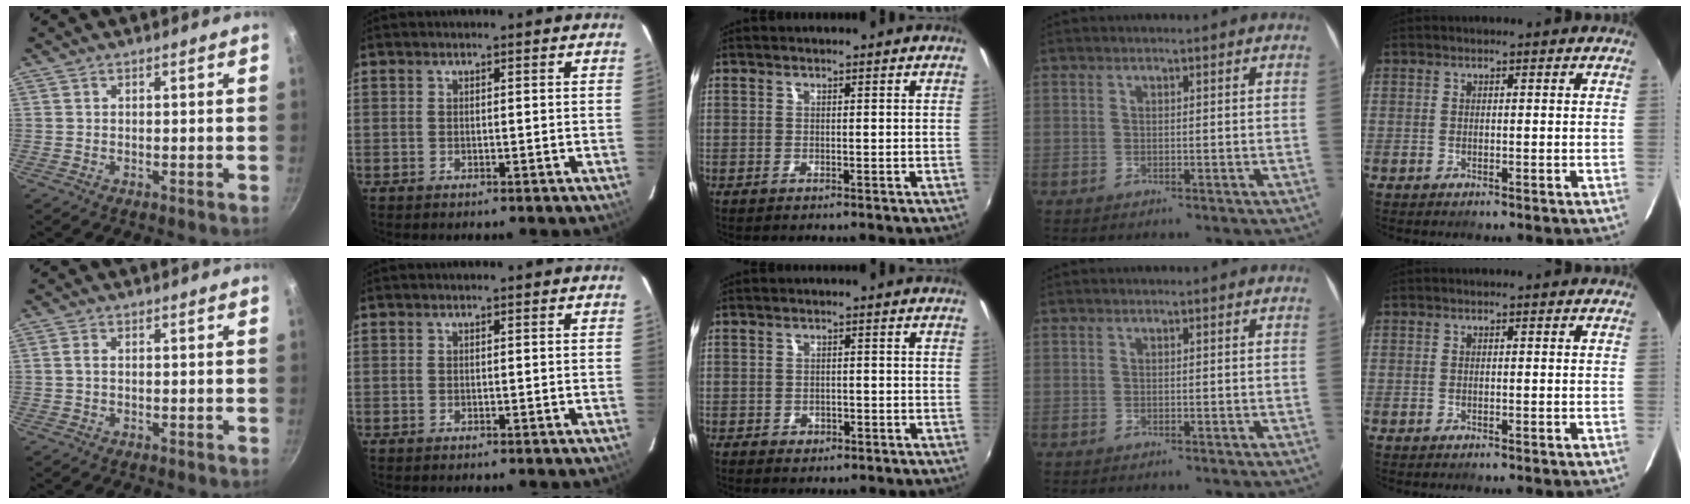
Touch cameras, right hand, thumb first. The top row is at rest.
{"thumb": {"total": 1.4, "force": [0.1, 0.8, 1.1], "torque": [-0.024, 0.003, -0.001]}, "middle": {"total": 2.8, "force": [-1.4, 2.1, 1.2], "torque": [-0.025, -0.004, -0.019]}}